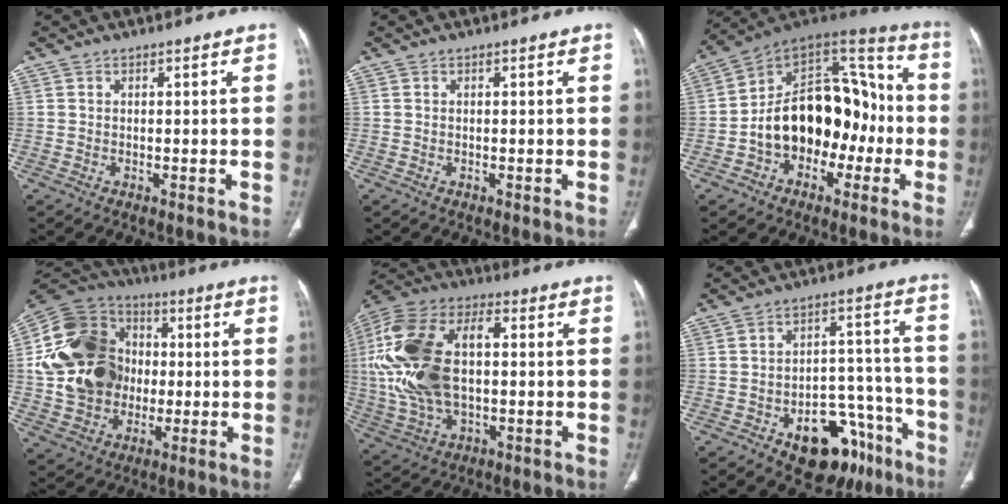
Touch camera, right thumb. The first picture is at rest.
{"total": 0.0}
{"total": 22.2, "force": [-4.3, 14.8, 16.0], "torque": [-0.210, 0.068, -0.066]}
{"total": 21.5, "force": [0.3, 17.4, 12.6], "torque": [-0.224, 0.023, 0.010]}
{"total": 22.3, "force": [1.1, 12.5, 18.3], "torque": [-0.398, 0.015, 0.022]}
{"total": 16.6, "force": [-9.4, 9.8, 9.6], "torque": [-0.075, 0.083, -0.125]}